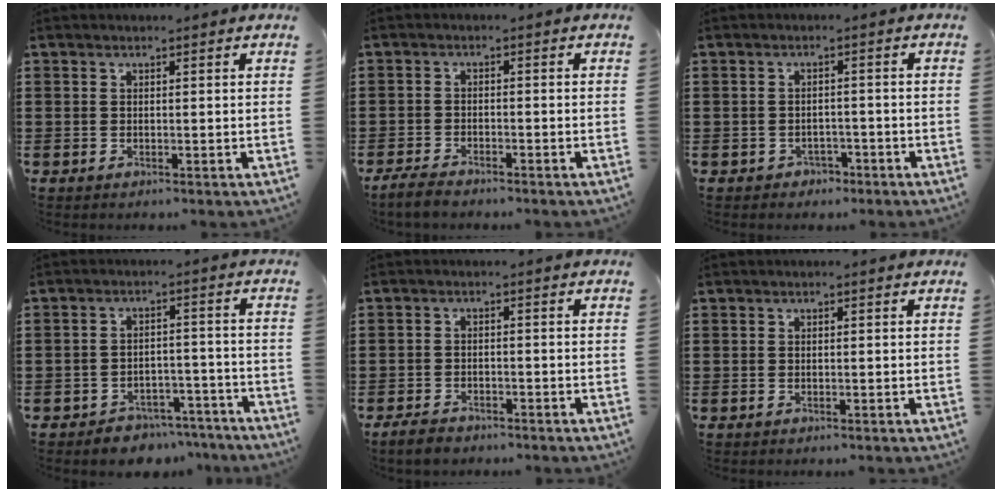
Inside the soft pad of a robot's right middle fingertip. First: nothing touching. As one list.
[{"total": 2.6, "force": [-2.4, 0.5, 0.9], "torque": [-0.032, 0.001, -0.053]}, {"total": 1.7, "force": [-1.4, 0.8, 0.0], "torque": [-0.009, 0.000, -0.033]}, {"total": 4.2, "force": [-4.1, 1.0, 0.2], "torque": [-0.006, 0.010, -0.087]}, {"total": 2.6, "force": [-2.2, 0.9, 0.8], "torque": [-0.025, 0.003, -0.049]}, {"total": 0.0}]